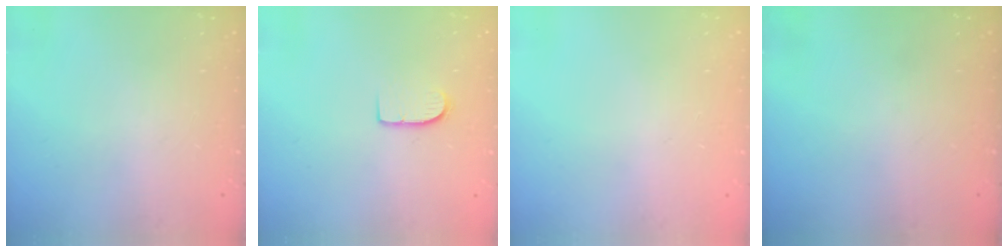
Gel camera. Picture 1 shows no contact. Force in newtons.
{"total": 6.6, "press": 6.6, "slide": 0.5}
{"total": 0.0}
{"total": 0.0}